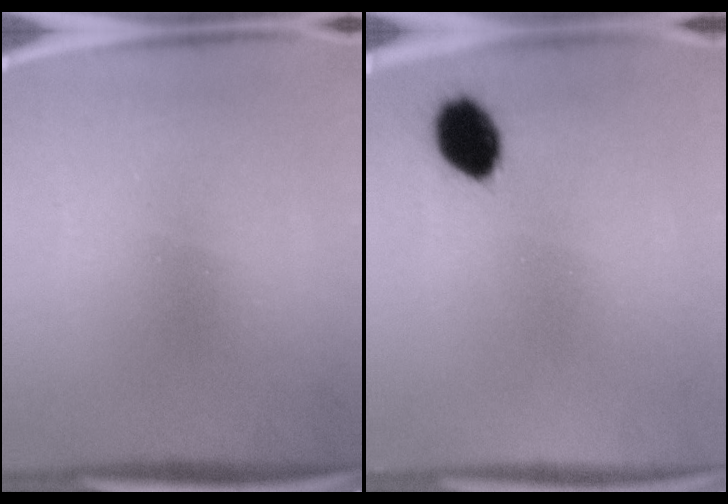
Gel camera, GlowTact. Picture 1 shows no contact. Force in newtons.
{"total": 7.9}